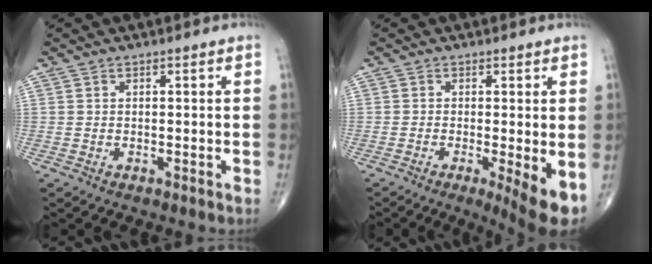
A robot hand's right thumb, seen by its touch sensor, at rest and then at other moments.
{"total": 6.9, "force": [-1.8, 1.4, 6.6], "torque": [-0.102, -0.020, -0.029]}